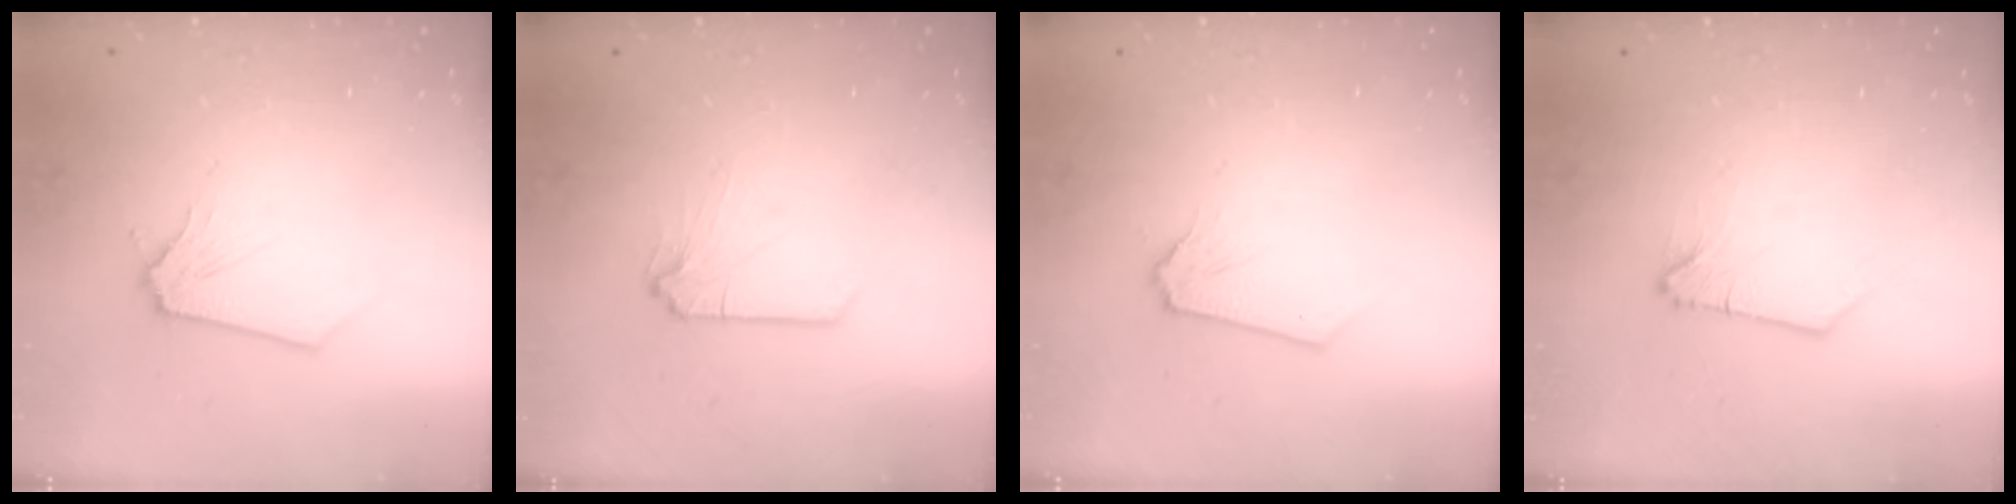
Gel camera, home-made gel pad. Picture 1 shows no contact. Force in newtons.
{"total": 0.0}
{"total": 0.0}
{"total": 0.0}